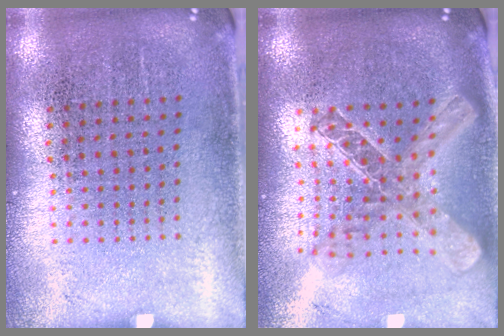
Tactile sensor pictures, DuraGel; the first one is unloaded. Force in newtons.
{"total": 2.0, "press": 1.7, "slide": 1.1}